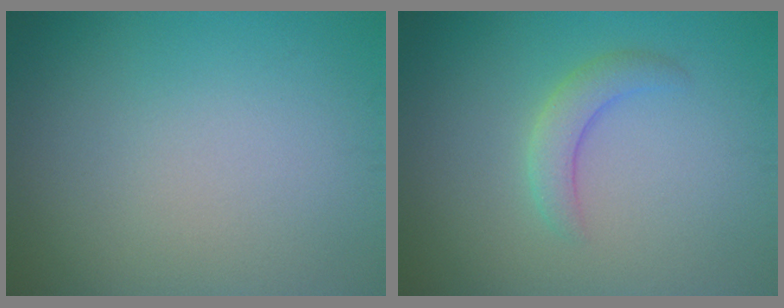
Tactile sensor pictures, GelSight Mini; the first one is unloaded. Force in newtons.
{"total": 2.3, "press": 2.2, "slide": 0.2}